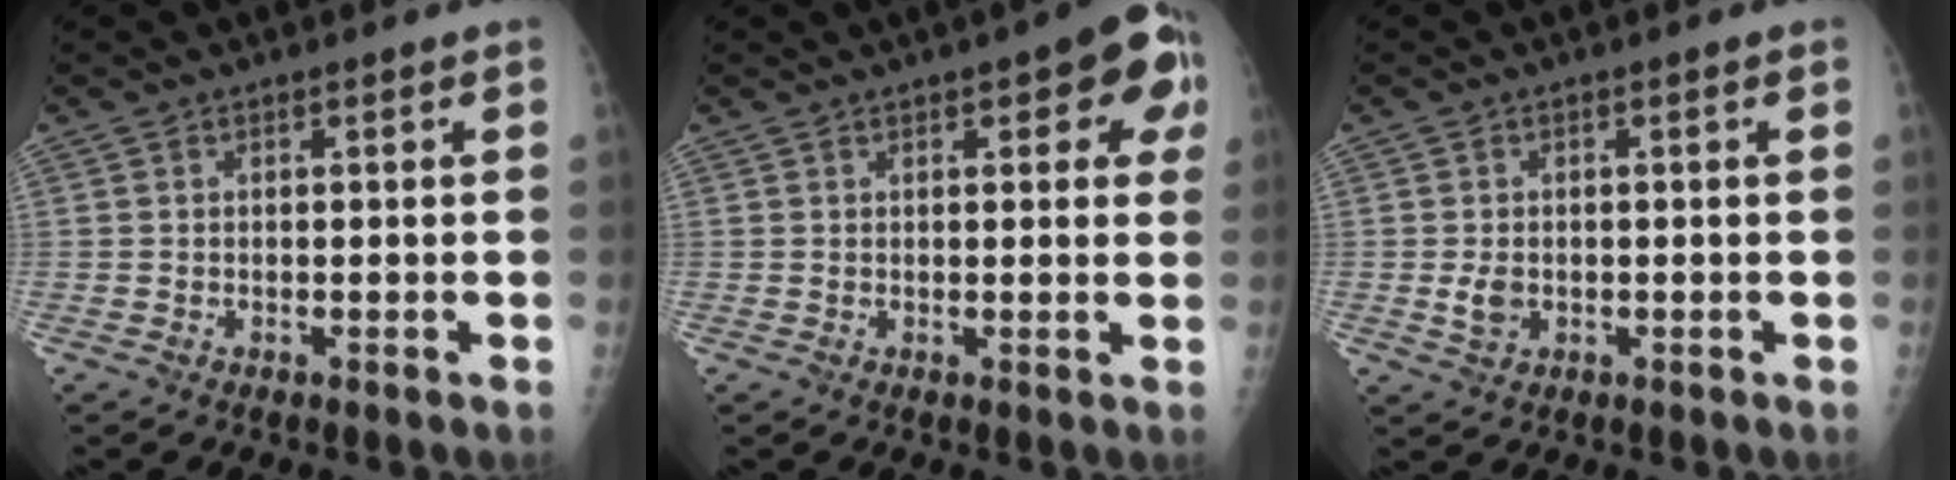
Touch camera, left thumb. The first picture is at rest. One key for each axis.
{"total": 9.6, "fx": 3.8, "fy": 3.7, "fz": 8.0, "tx": -0.060, "ty": 0.002, "tz": 0.035}
{"total": 2.6, "fx": -0.4, "fy": 2.0, "fz": 1.6, "tx": -0.028, "ty": -0.001, "tz": -0.005}